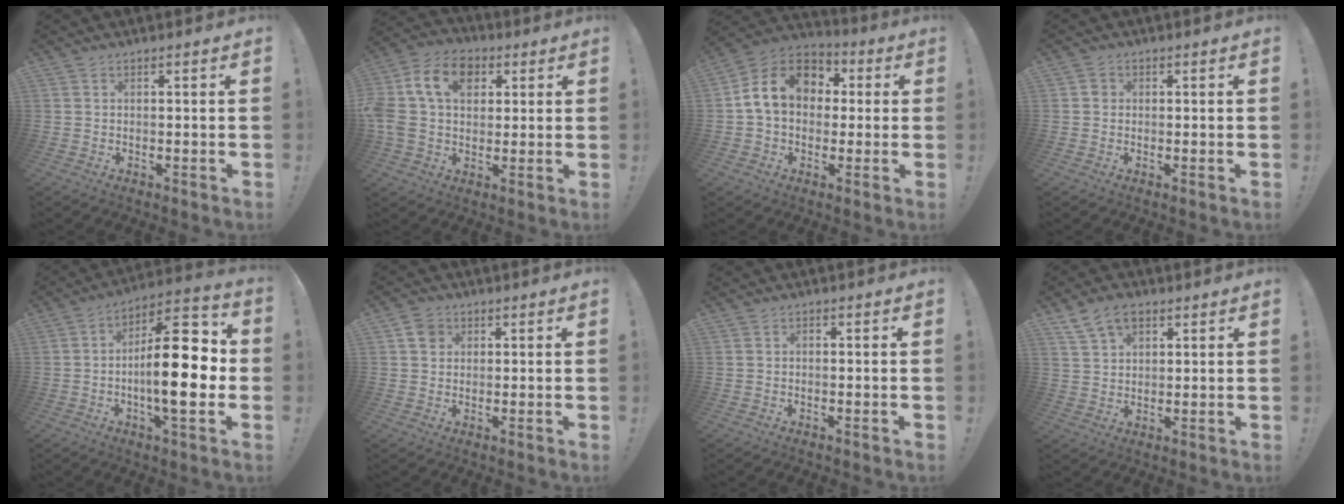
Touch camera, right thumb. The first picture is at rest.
{"total": 16.4, "force": [4.2, 12.0, 10.3], "torque": [-0.190, 0.005, 0.081]}
{"total": 14.5, "force": [2.7, 11.2, 8.8], "torque": [-0.130, 0.013, 0.058]}
{"total": 1.7, "force": [-0.1, 1.6, 0.6], "torque": [-0.003, 0.003, -0.004]}
{"total": 20.1, "force": [-2.0, 7.2, 18.7], "torque": [-0.289, 0.006, -0.036]}
{"total": 4.5, "force": [1.8, 3.8, 1.5], "torque": [-0.014, -0.001, 0.034]}
{"total": 0.6, "force": [-0.4, 0.2, 0.3], "torque": [-0.004, 0.001, -0.008]}
{"total": 8.3, "force": [4.7, 5.3, 4.4], "torque": [-0.076, -0.008, 0.091]}